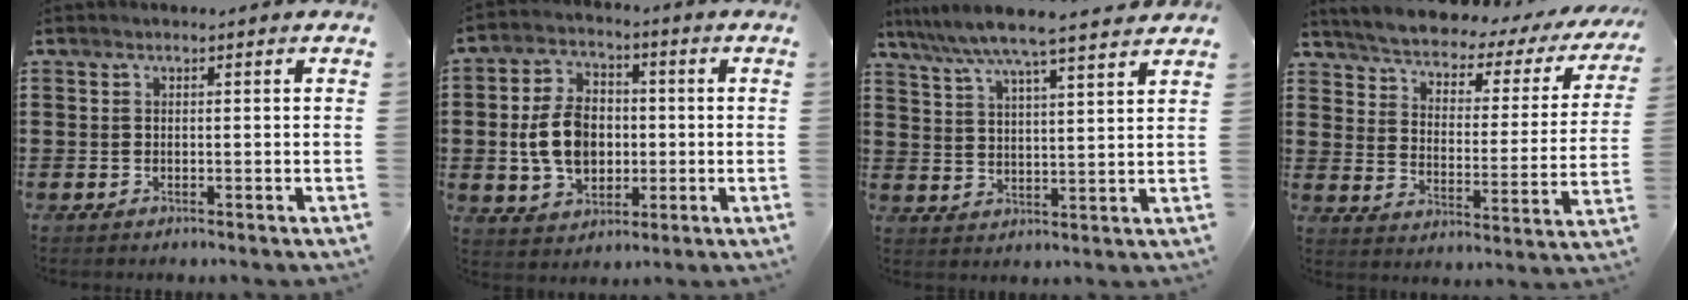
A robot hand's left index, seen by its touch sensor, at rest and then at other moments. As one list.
[{"total": 9.3, "force": [-0.5, 6.6, 6.5], "torque": [-0.144, 0.008, -0.012]}, {"total": 6.3, "force": [5.7, -0.6, 2.7], "torque": [-0.075, -0.032, 0.097]}, {"total": 3.4, "force": [3.2, 0.4, 1.1], "torque": [-0.043, -0.032, 0.043]}]